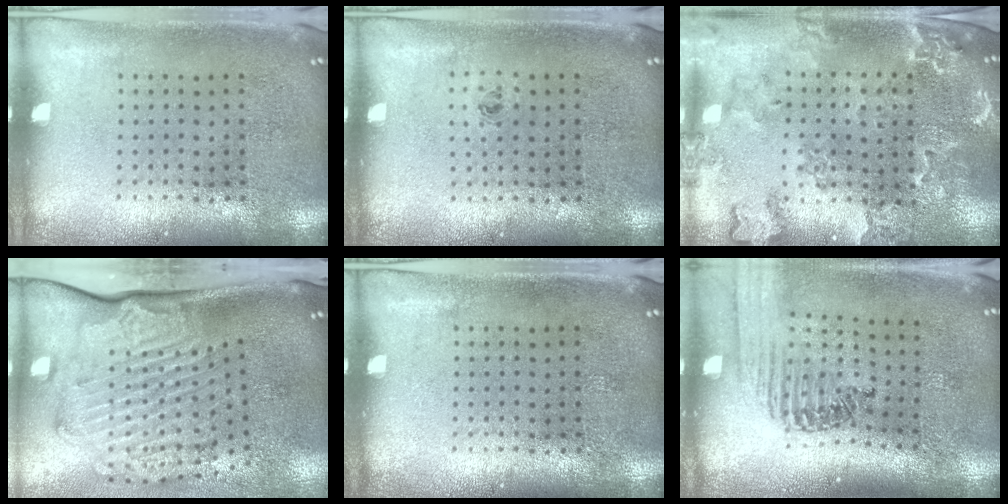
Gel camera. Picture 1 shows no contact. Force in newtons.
{"total": 0.5, "press": 0.3, "slide": 0.4}
{"total": 1.8, "press": 1.8, "slide": 0.2}
{"total": 2.8, "press": 2.3, "slide": 1.7}
{"total": 0.0}
{"total": 1.4, "press": 1.4, "slide": 0.1}